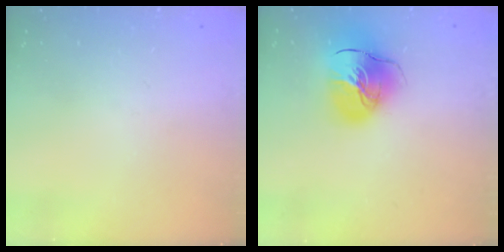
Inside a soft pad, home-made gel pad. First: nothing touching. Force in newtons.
{"total": 16.5, "press": 16.4, "slide": 2.3}